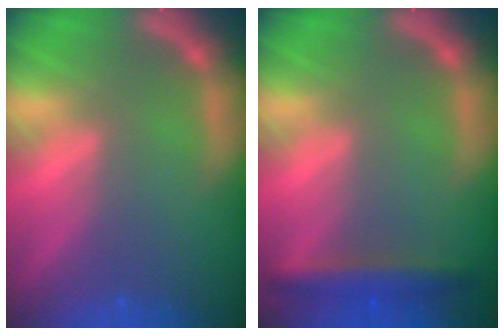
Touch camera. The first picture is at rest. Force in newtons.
{"total": 3.5}